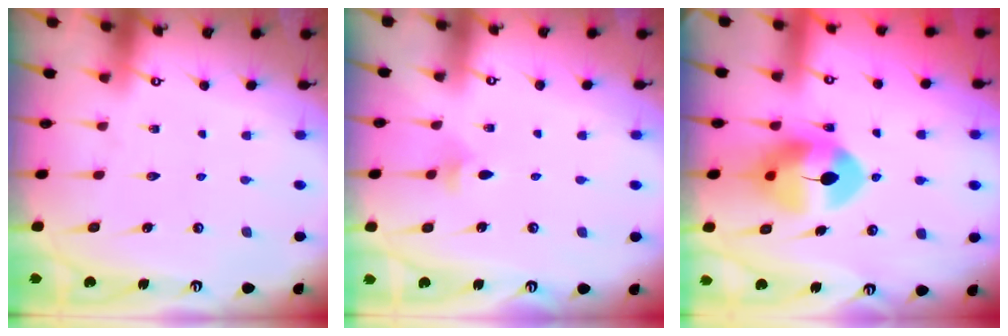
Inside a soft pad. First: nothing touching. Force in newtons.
{"total": 4.1, "press": 4.0, "slide": 1.0}
{"total": 9.8, "press": 9.7, "slide": 1.3}